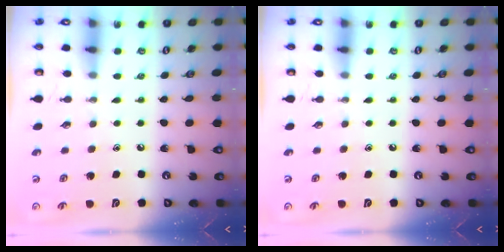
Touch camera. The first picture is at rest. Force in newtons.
{"total": 0.0}